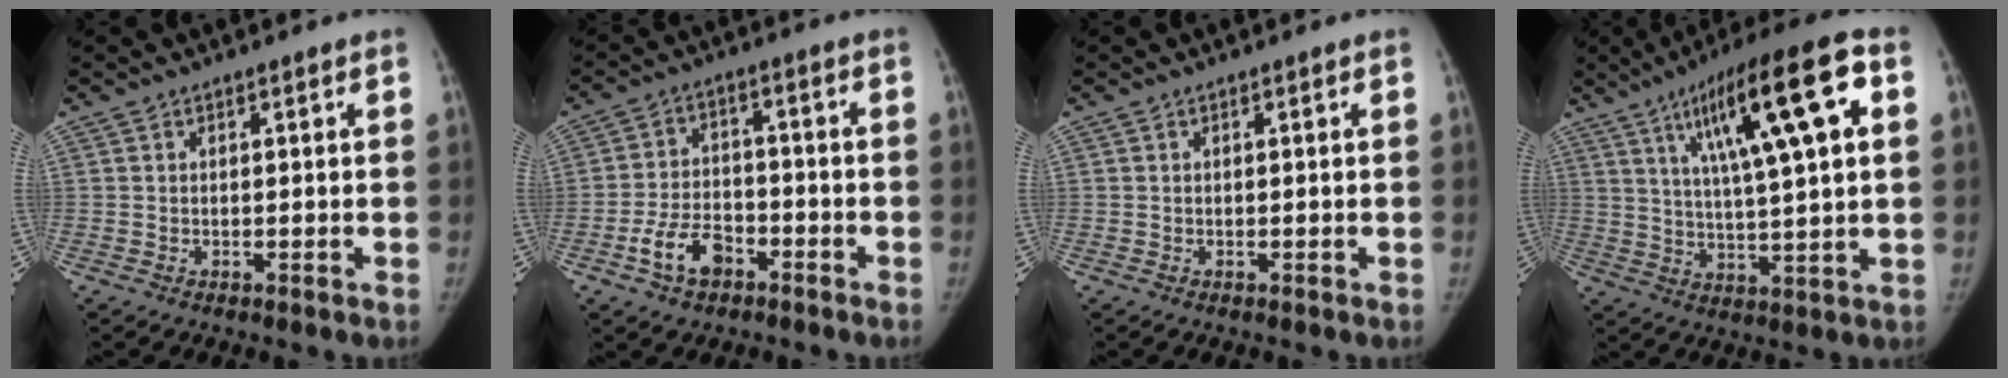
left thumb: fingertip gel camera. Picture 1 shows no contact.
{"total": 7.8, "force": [-4.3, 4.8, 4.3], "torque": [-0.074, 0.029, -0.077]}
{"total": 0.0}
{"total": 19.4, "force": [6.9, 3.8, 17.8], "torque": [-0.278, 0.006, 0.107]}